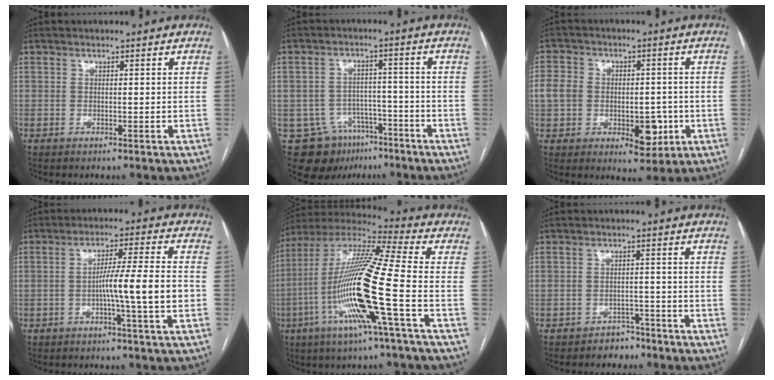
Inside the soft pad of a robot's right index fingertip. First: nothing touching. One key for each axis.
{"total": 10.9, "fx": -6.7, "fy": 7.9, "fz": 3.4, "tx": -0.054, "ty": 0.022, "tz": -0.096}
{"total": 9.8, "fx": -2.0, "fy": 6.6, "fz": 6.9, "tx": -0.097, "ty": 0.017, "tz": -0.025}
{"total": 9.1, "fx": -1.9, "fy": -0.8, "fz": 8.8, "tx": -0.144, "ty": 0.005, "tz": -0.031}
{"total": 19.8, "fx": -5.4, "fy": -0.2, "fz": 19.1, "tx": -0.389, "ty": -0.014, "tz": -0.115}
{"total": 3.0, "fx": -2.3, "fy": 1.9, "fz": 0.0, "tx": -0.001, "ty": 0.011, "tz": -0.031}